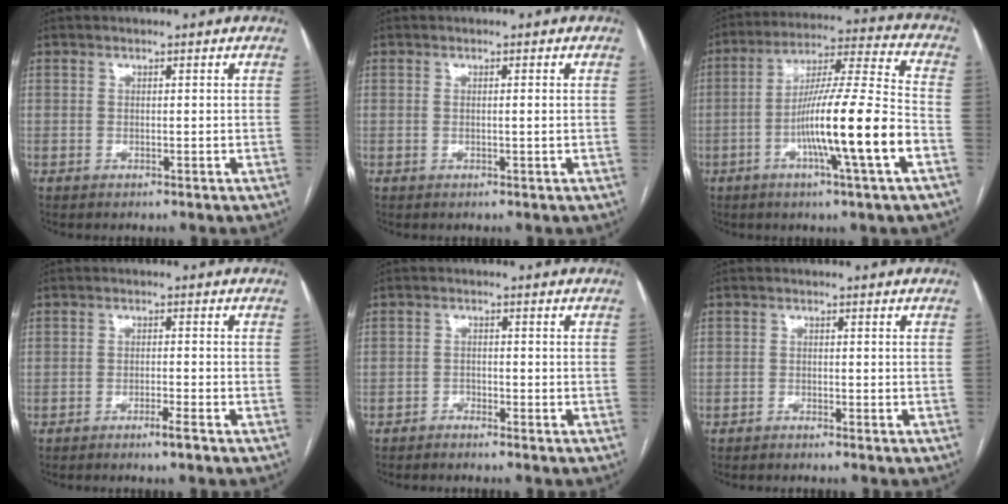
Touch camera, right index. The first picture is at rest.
{"total": 1.1, "force": [0.0, -0.1, 1.1], "torque": [-0.020, 0.000, 0.000]}
{"total": 16.4, "force": [-5.3, -0.8, 15.5], "torque": [-0.268, -0.002, -0.094]}
{"total": 2.3, "force": [-1.7, -0.3, 1.5], "torque": [-0.029, -0.002, -0.030]}
{"total": 1.3, "force": [-1.3, 0.1, 0.2], "torque": [-0.001, 0.000, -0.024]}
{"total": 0.7, "force": [-0.7, -0.1, 0.1], "torque": [-0.003, 0.000, -0.014]}